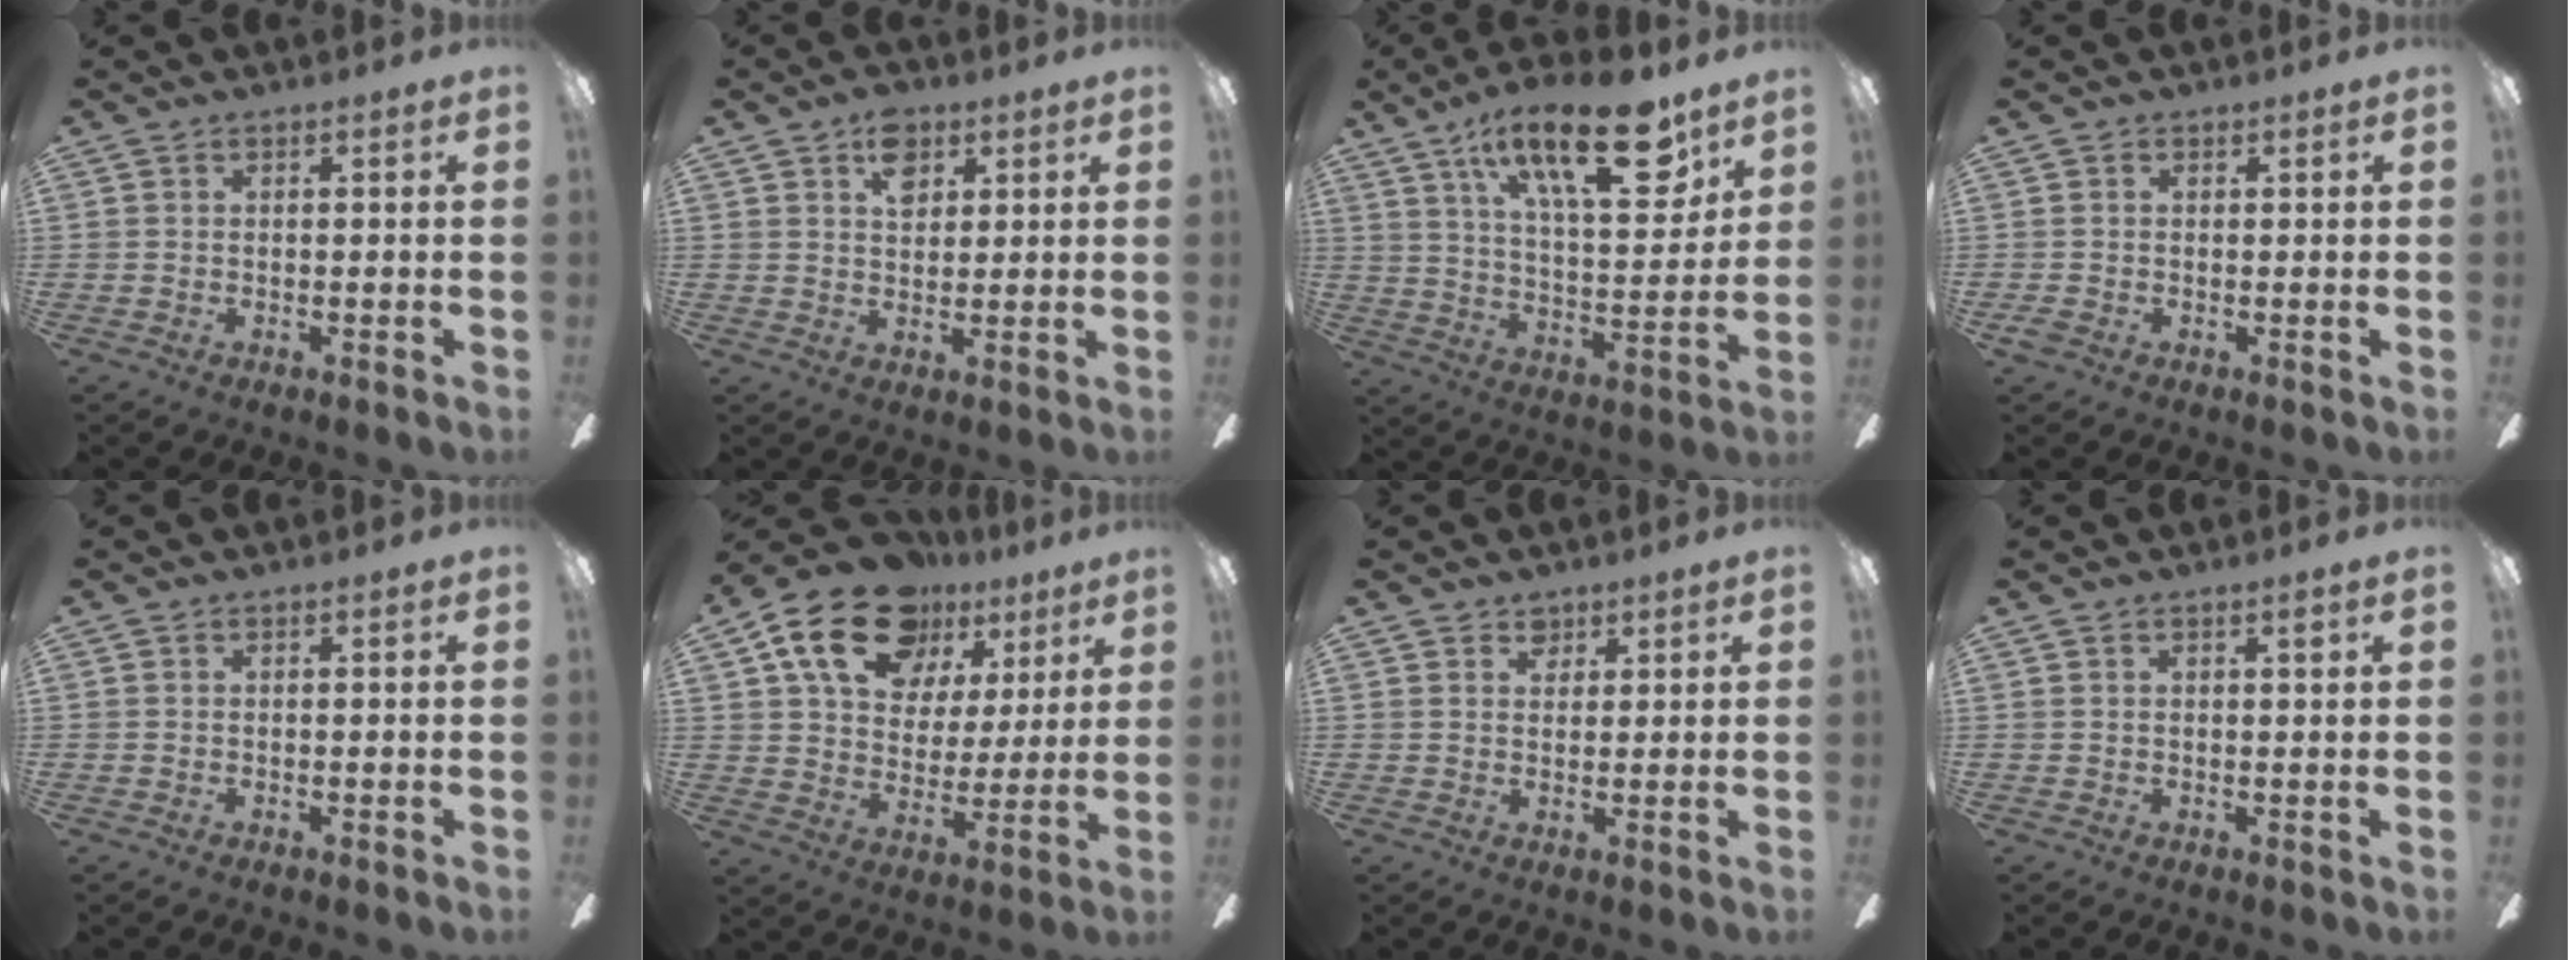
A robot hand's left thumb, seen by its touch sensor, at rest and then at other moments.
{"total": 6.5, "force": [3.4, 4.3, 3.5], "torque": [-0.039, -0.003, 0.057]}
{"total": 22.9, "force": [13.4, 8.6, 16.4], "torque": [-0.245, -0.065, 0.215]}
{"total": 1.5, "force": [-0.5, 1.3, 0.5], "torque": [-0.007, 0.003, -0.009]}
{"total": 0.0}
{"total": 18.9, "force": [11.8, 11.9, 8.8], "torque": [-0.157, -0.055, 0.216]}
{"total": 2.8, "force": [2.3, 1.7, 0.3], "torque": [0.005, -0.009, 0.040]}
{"total": 1.4, "force": [1.0, 0.0, 0.9], "torque": [-0.020, 0.001, 0.017]}